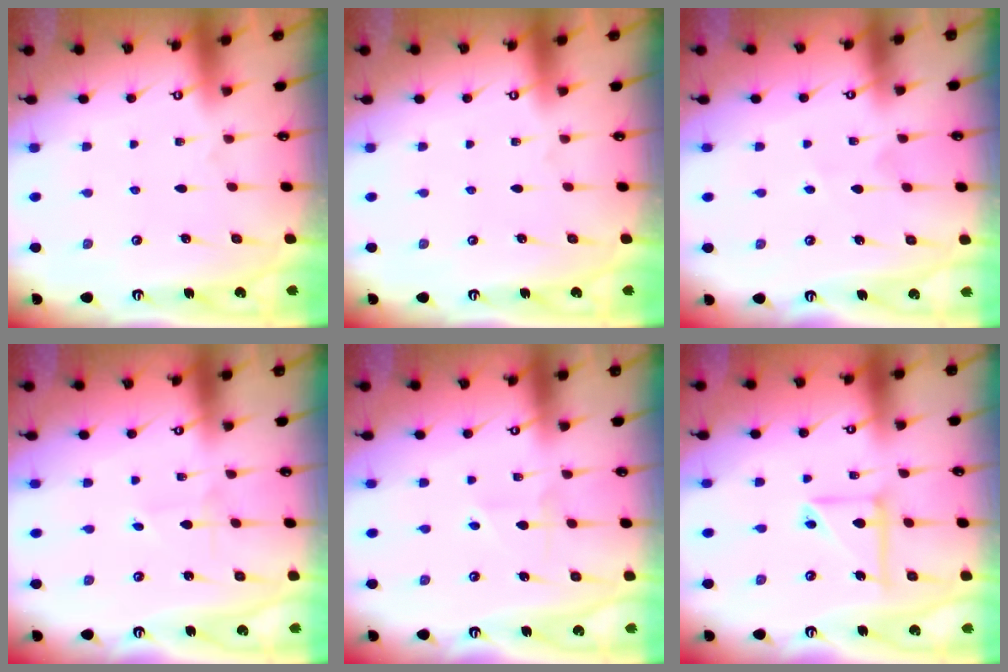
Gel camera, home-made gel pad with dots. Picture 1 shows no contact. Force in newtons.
{"total": 0.0}
{"total": 1.8, "press": 1.8, "slide": 0.4}
{"total": 0.8, "press": 0.8, "slide": 0.0}
{"total": 3.0, "press": 2.9, "slide": 0.5}
{"total": 9.1, "press": 9.0, "slide": 1.2}